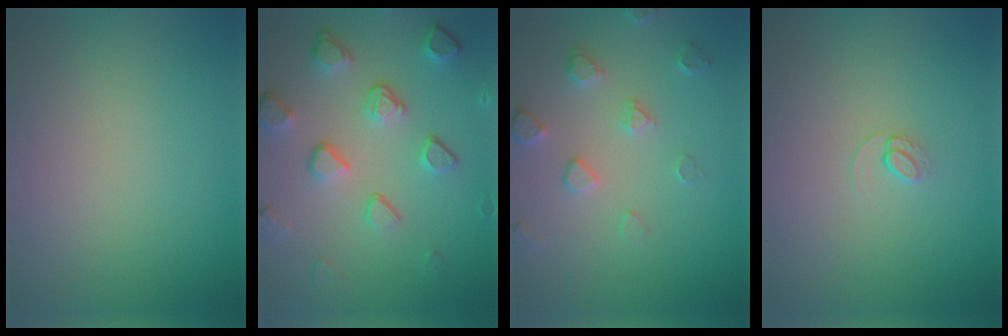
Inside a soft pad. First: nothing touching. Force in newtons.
{"total": 5.1, "press": 3.8, "slide": 3.4}
{"total": 2.9, "press": 2.8, "slide": 0.7}
{"total": 0.9, "press": 0.4, "slide": 0.8}